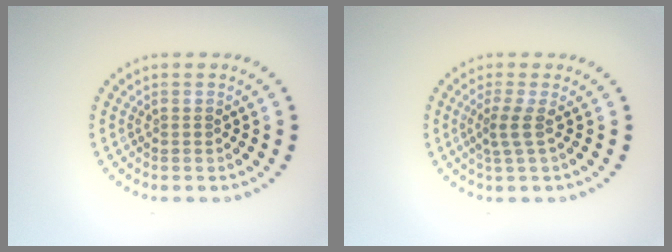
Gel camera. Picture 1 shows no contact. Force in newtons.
{"total": 2.0, "press": 1.3, "slide": 1.5}